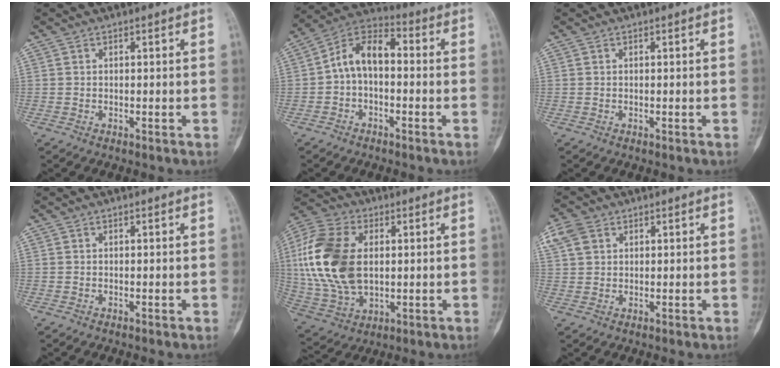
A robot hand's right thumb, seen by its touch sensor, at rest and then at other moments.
{"total": 9.3, "force": [-0.6, 5.7, 7.3], "torque": [-0.112, 0.039, -0.028]}
{"total": 0.0}
{"total": 0.0}
{"total": 20.0, "force": [2.5, 12.9, 15.0], "torque": [-0.321, -0.002, 0.050]}
{"total": 4.9, "force": [2.4, 3.8, 1.9], "torque": [-0.040, 0.009, 0.049]}